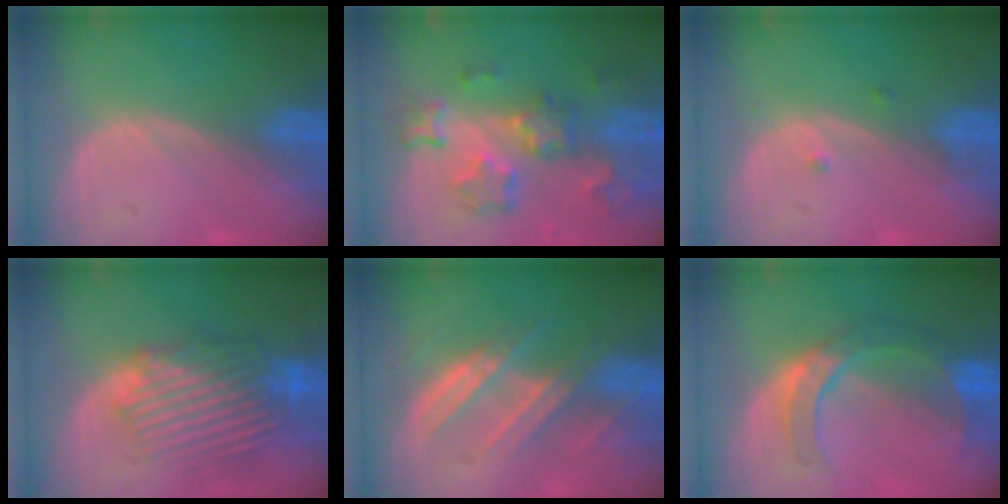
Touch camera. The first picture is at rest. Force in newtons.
{"total": 9.2, "press": 8.1, "slide": 4.5}
{"total": 0.8, "press": 0.8, "slide": 0.2}
{"total": 9.6, "press": 9.0, "slide": 3.3}
{"total": 7.2, "press": 7.0, "slide": 1.7}
{"total": 7.0, "press": 6.9, "slide": 1.0}